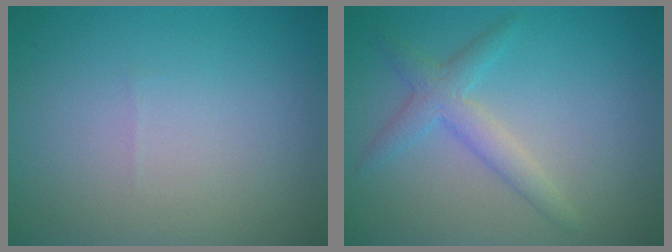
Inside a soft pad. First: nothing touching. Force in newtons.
{"total": 2.6, "press": 2.6, "slide": 0.1}